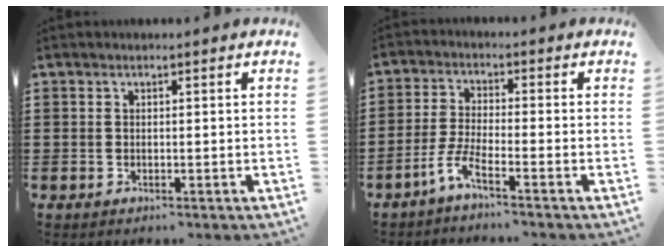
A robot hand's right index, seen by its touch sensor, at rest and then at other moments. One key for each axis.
{"total": 4.5, "fx": -3.5, "fy": 0.0, "fz": 2.8, "tx": -0.078, "ty": -0.015, "tz": -0.075}